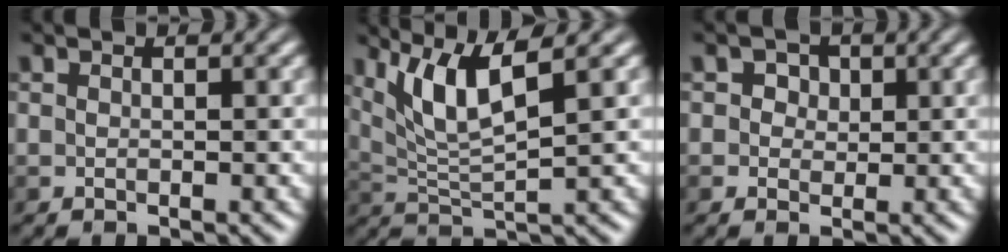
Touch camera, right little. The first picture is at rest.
{"total": 5.0, "force": [2.4, 0.9, 4.3], "torque": [-0.085, -0.001, 0.049]}
{"total": 2.3, "force": [1.0, 1.9, 0.9], "torque": [-0.003, 0.002, 0.006]}